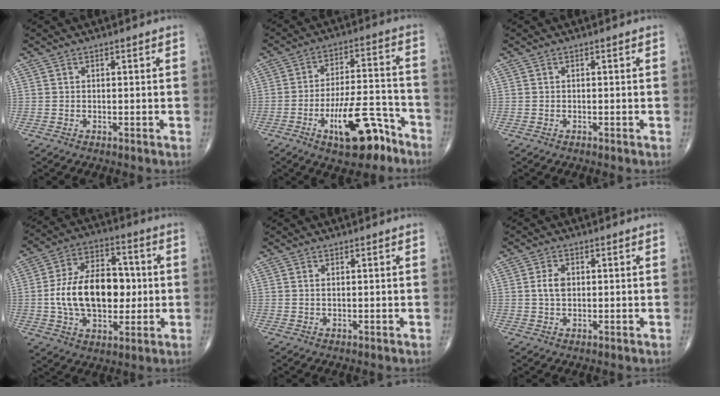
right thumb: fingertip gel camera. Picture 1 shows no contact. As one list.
[{"total": 14.0, "force": [-7.9, 5.3, 10.2], "torque": [-0.148, 0.060, -0.122]}, {"total": 0.0}, {"total": 18.5, "force": [-0.4, 11.4, 14.5], "torque": [-0.224, 0.025, -0.005]}, {"total": 0.6, "force": [0.3, 0.3, 0.5], "torque": [-0.012, 0.001, 0.006]}, {"total": 3.3, "force": [0.4, 2.1, 2.5], "torque": [-0.048, 0.003, 0.006]}]